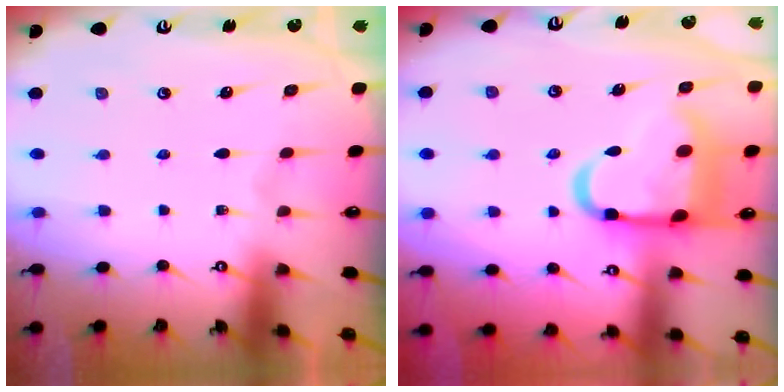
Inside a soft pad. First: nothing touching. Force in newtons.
{"total": 16.3, "press": 16.2, "slide": 1.9}